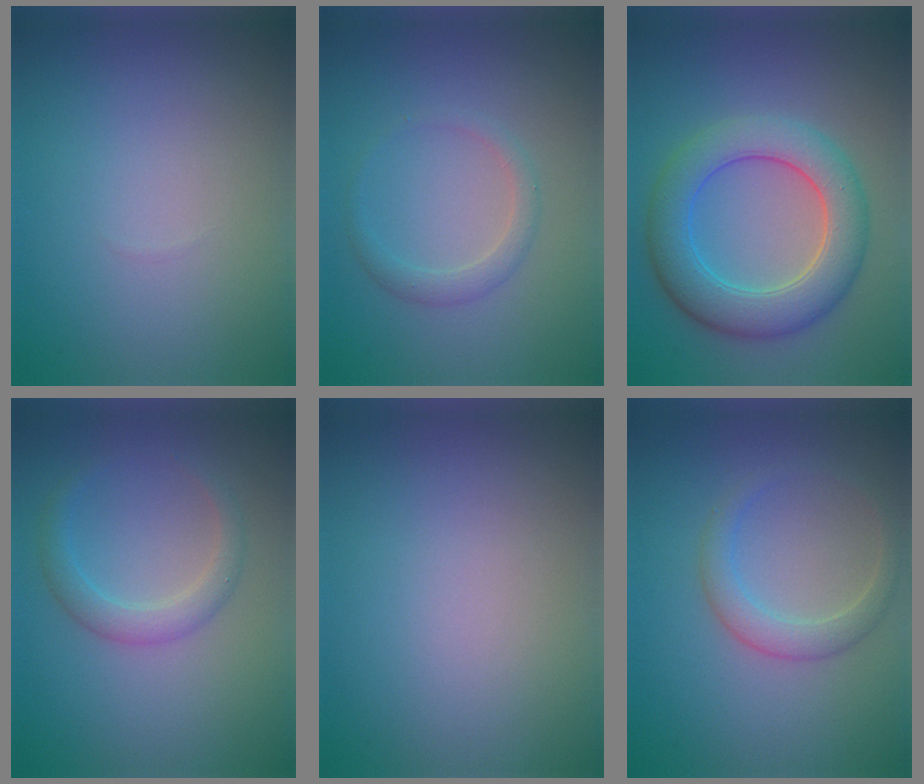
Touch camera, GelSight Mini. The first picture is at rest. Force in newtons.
{"total": 1.6, "press": 1.6, "slide": 0.1}
{"total": 6.7, "press": 6.7, "slide": 0.4}
{"total": 2.3, "press": 2.3, "slide": 0.1}
{"total": 0.0}
{"total": 2.4, "press": 2.4, "slide": 0.2}